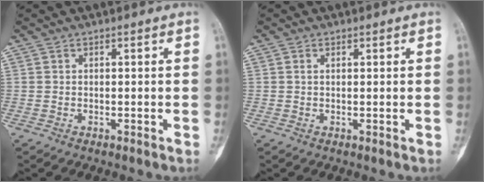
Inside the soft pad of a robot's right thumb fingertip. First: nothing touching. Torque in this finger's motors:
{"motor_torque": [-0.28, -0.01, 0.08, 0.00, -0.05]}